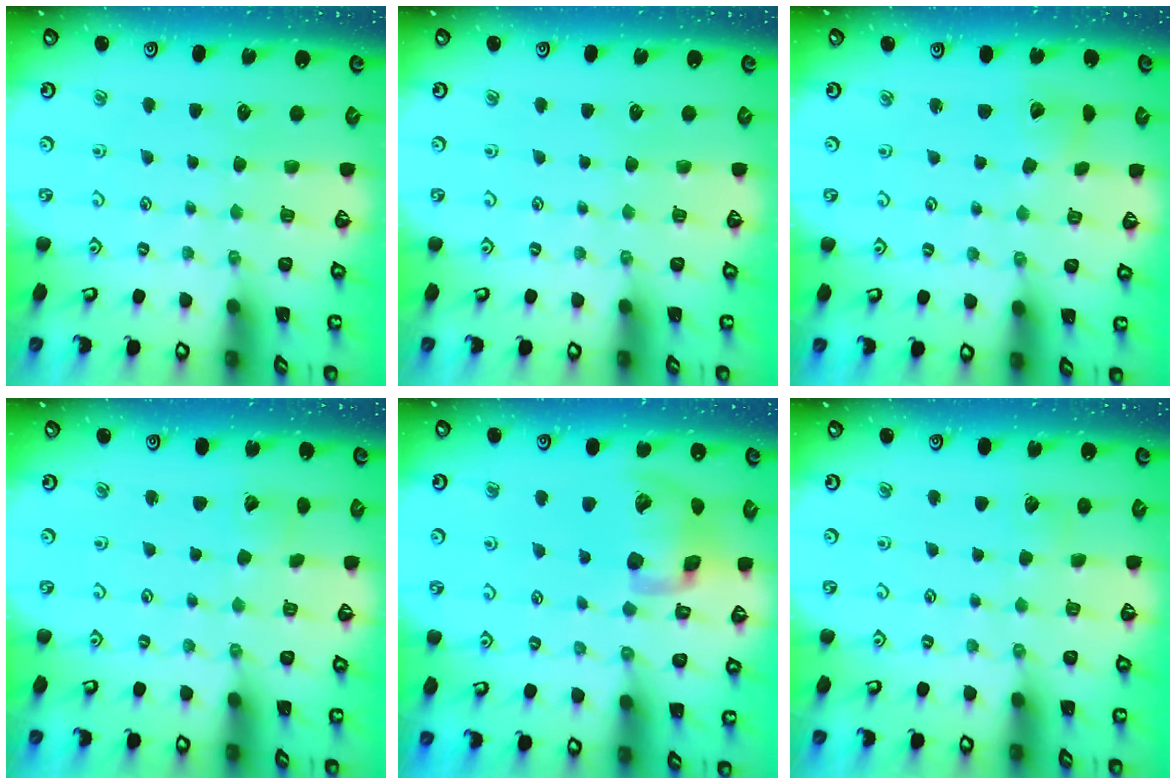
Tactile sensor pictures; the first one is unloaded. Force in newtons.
{"total": 0.0}
{"total": 3.5, "press": 3.4, "slide": 0.5}
{"total": 1.4, "press": 1.4, "slide": 0.1}
{"total": 14.6, "press": 14.4, "slide": 2.4}
{"total": 3.4, "press": 3.4, "slide": 0.4}